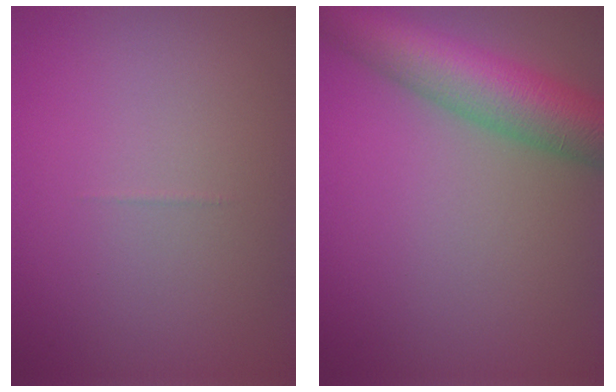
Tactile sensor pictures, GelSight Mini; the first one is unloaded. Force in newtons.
{"total": 8.8, "press": 8.8, "slide": 0.3}